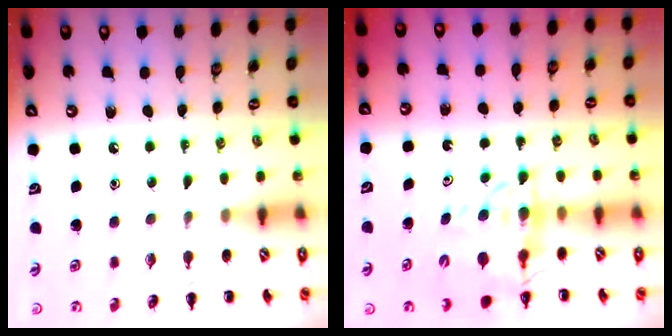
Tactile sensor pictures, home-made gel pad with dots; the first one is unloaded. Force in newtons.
{"total": 13.5, "press": 12.9, "slide": 4.2}